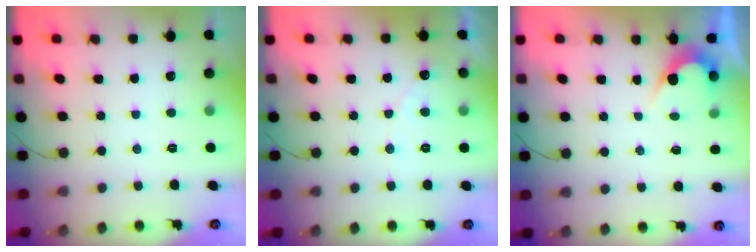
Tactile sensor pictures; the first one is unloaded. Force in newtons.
{"total": 3.2, "press": 3.2, "slide": 0.1}
{"total": 2.6, "press": 2.6, "slide": 0.1}